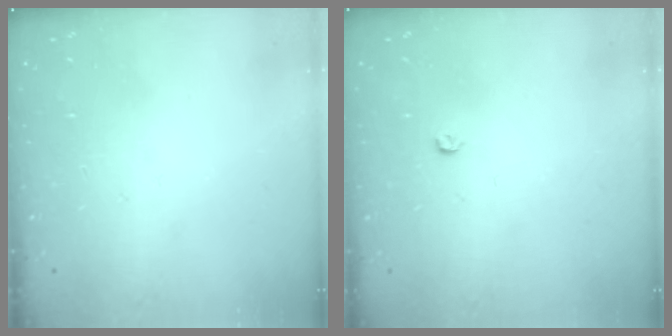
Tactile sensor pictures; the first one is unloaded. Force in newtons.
{"total": 3.2, "press": 3.2, "slide": 0.4}